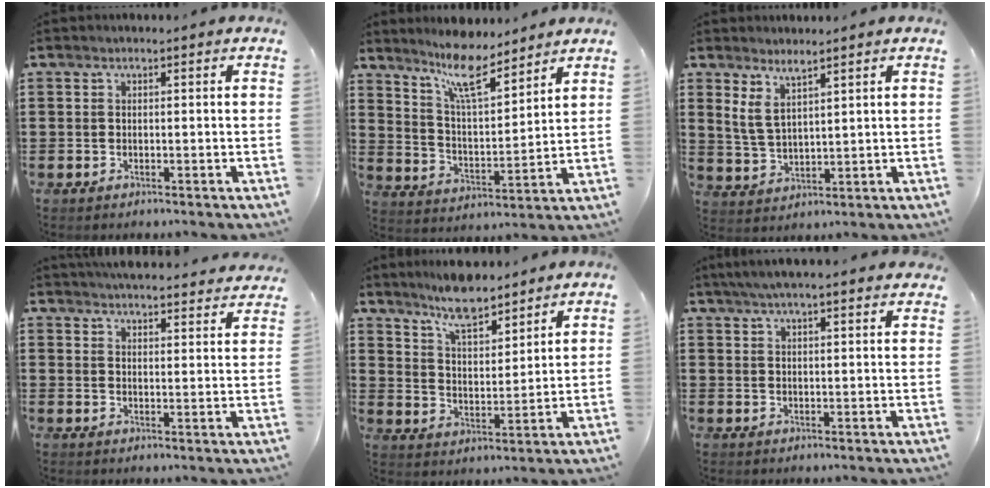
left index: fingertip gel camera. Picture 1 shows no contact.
{"total": 9.9, "force": [8.0, 1.8, 5.6], "torque": [-0.114, -0.032, 0.144]}
{"total": 4.3, "force": [3.0, 1.5, 2.8], "torque": [-0.064, -0.001, 0.054]}
{"total": 4.6, "force": [4.6, 0.0, 0.6], "torque": [-0.020, -0.032, 0.079]}
{"total": 7.9, "force": [7.0, 1.6, 3.2], "torque": [-0.078, -0.020, 0.129]}
{"total": 4.6, "force": [4.1, 0.1, 2.1], "torque": [-0.051, -0.005, 0.074]}